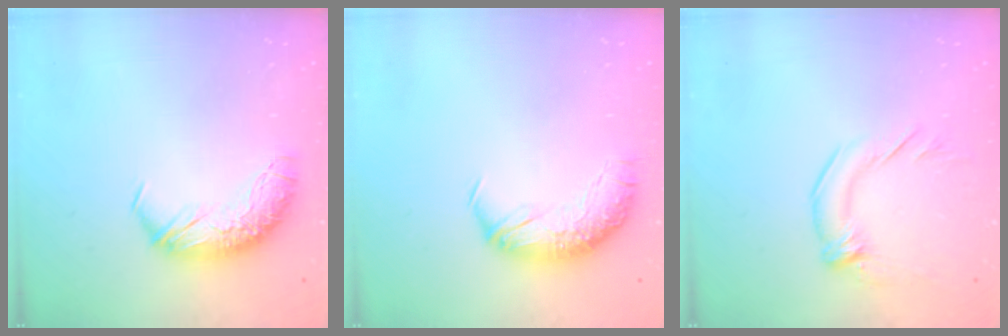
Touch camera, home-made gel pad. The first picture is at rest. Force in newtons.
{"total": 2.3, "press": 1.0, "slide": 2.1}
{"total": 1.4, "press": 0.2, "slide": 1.4}